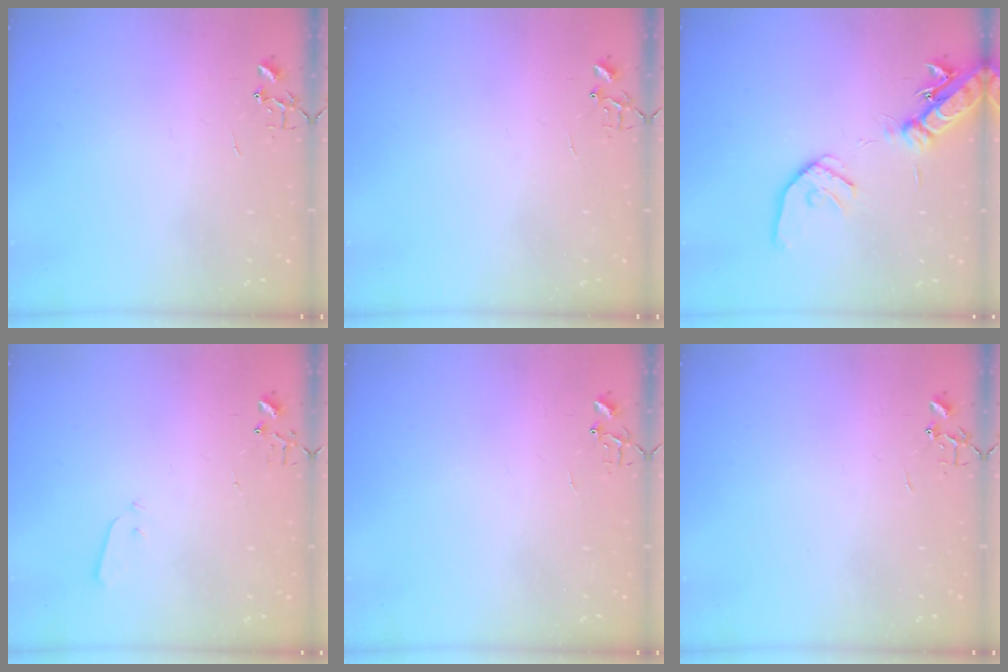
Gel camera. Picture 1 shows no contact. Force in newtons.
{"total": 6.4, "press": 6.4, "slide": 0.6}
{"total": 16.5, "press": 16.2, "slide": 2.9}
{"total": 2.9, "press": 2.8, "slide": 0.8}
{"total": 4.9, "press": 4.8, "slide": 0.6}
{"total": 0.0}